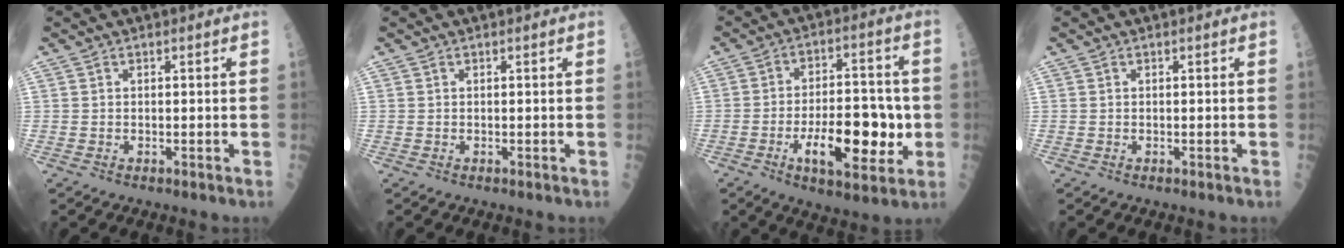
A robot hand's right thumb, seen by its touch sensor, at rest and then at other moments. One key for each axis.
{"total": 0.0}
{"total": 15.7, "fx": -3.6, "fy": 6.7, "fz": 13.8, "tx": -0.189, "ty": 0.016, "tz": -0.051}
{"total": 0.0}